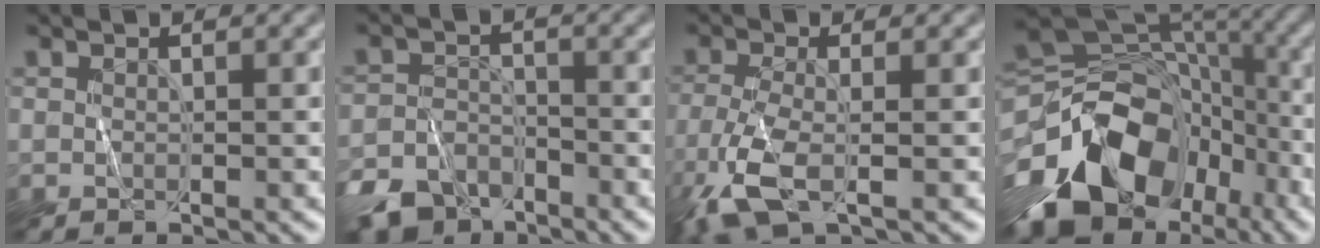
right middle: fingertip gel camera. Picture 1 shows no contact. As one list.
[{"total": 7.4, "force": [-6.0, 4.1, 1.1], "torque": [-0.013, -0.018, -0.112]}, {"total": 5.2, "force": [-2.7, 1.7, 4.2], "torque": [-0.109, -0.005, -0.057]}, {"total": 13.5, "force": [-7.8, 8.1, 7.4], "torque": [-0.145, 0.003, -0.148]}]